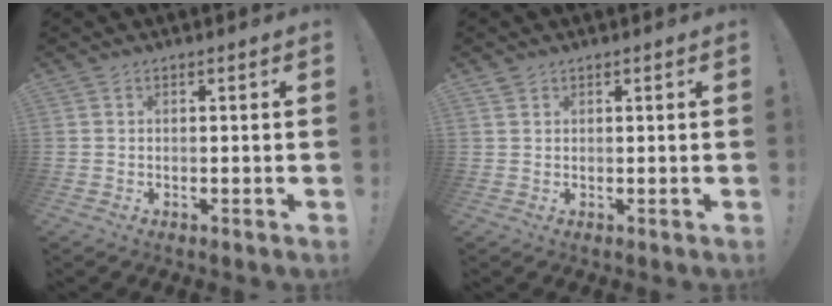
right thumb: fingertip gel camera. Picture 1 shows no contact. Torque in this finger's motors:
{"motor_torque": [-0.25, -0.12, 0.05, -0.14, 0.00]}